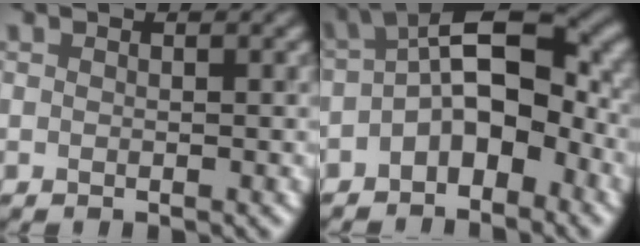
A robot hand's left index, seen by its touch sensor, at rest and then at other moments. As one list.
[{"total": 8.4, "force": [-1.6, 4.5, 7.0], "torque": [-0.103, 0.021, -0.041]}]